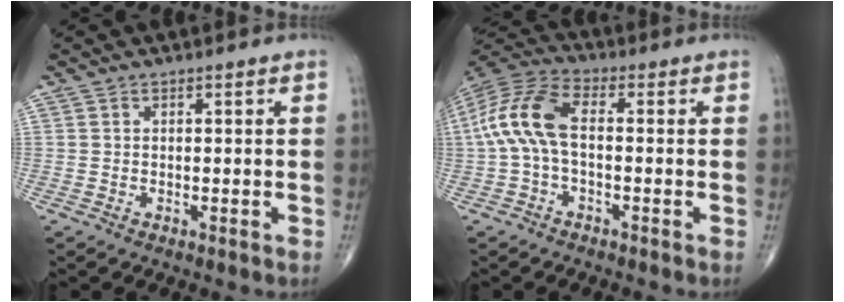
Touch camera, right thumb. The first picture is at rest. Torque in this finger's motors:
{"motor_torque": [1.00, 1.17, 1.10, -0.25, 0.14]}